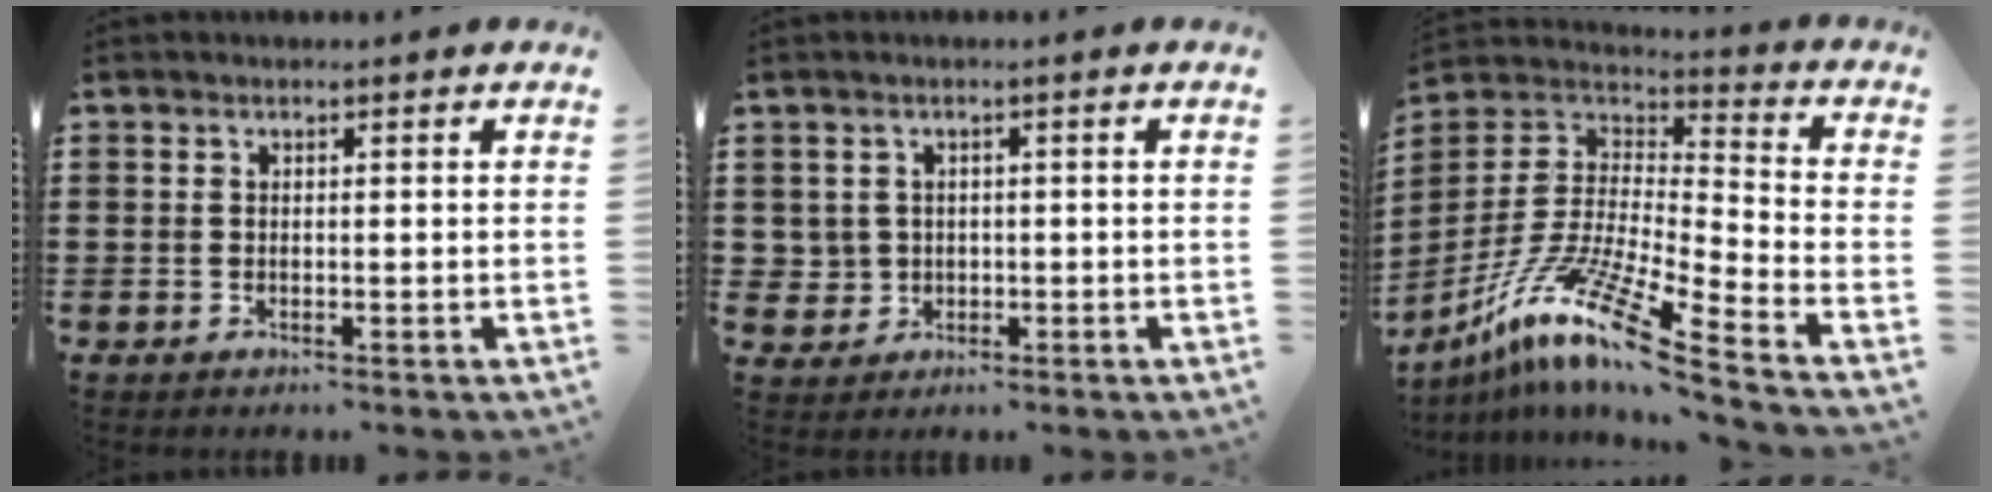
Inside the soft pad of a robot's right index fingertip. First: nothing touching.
{"total": 2.7, "force": [-0.5, 2.7, 0.2], "torque": [-0.025, 0.002, -0.017]}
{"total": 12.8, "force": [-9.5, 0.5, 8.7], "torque": [-0.186, -0.004, -0.190]}